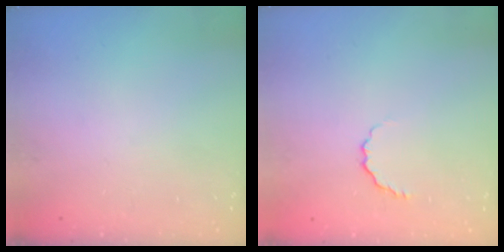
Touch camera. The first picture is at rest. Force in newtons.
{"total": 3.8, "press": 3.7, "slide": 0.9}